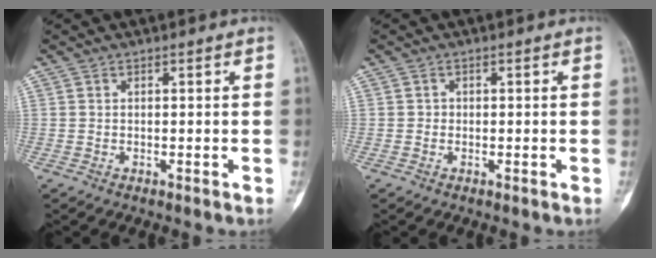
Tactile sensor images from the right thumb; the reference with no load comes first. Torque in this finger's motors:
{"motor_torque": [-0.53, -0.17, 0.10, -0.25, -0.03]}